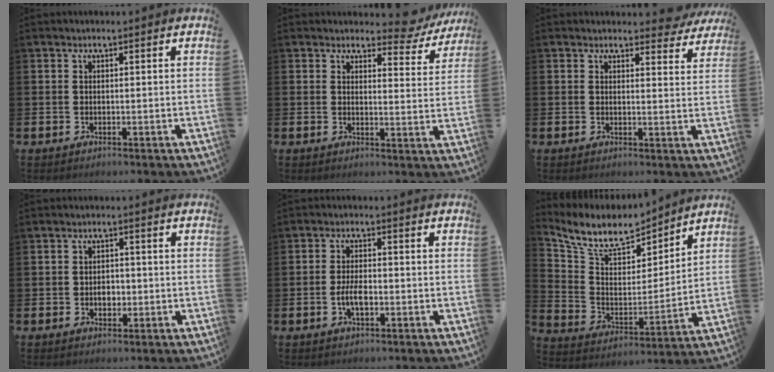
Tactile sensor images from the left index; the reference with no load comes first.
{"total": 4.0, "force": [3.6, 1.6, 0.8], "torque": [-0.010, -0.022, 0.059]}
{"total": 2.9, "force": [2.8, 0.7, 0.4], "torque": [0.005, -0.014, 0.046]}
{"total": 2.1, "force": [-0.4, 1.6, 1.2], "torque": [-0.004, -0.004, -0.015]}
{"total": 3.5, "force": [-0.9, 1.6, 3.0], "torque": [-0.058, 0.001, -0.019]}
{"total": 9.5, "force": [8.6, 3.2, 2.5], "torque": [-0.092, -0.062, 0.151]}